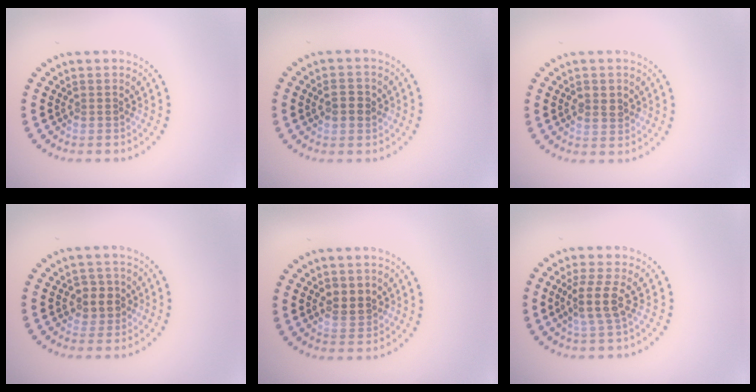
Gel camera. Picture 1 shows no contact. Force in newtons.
{"total": 2.2, "press": 2.2, "slide": 0.1}
{"total": 1.7, "press": 1.7, "slide": 0.1}
{"total": 2.5, "press": 2.2, "slide": 1.1}
{"total": 2.4, "press": 2.3, "slide": 0.6}
{"total": 2.8, "press": 2.3, "slide": 1.6}